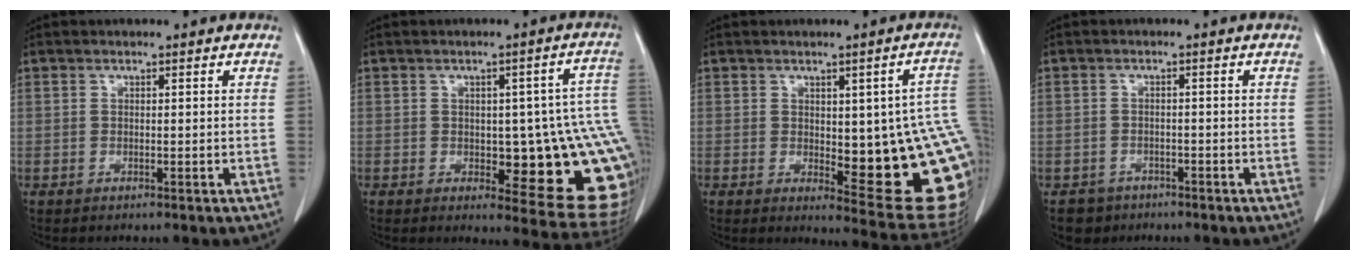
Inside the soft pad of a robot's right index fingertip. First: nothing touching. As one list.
[{"total": 17.8, "force": [-2.0, 5.4, 16.8], "torque": [-0.122, 0.017, -0.007]}, {"total": 18.5, "force": [-1.5, 4.9, 17.8], "torque": [-0.140, 0.005, 0.003]}, {"total": 3.4, "force": [-2.1, 2.6, -0.2], "torque": [0.002, 0.010, -0.034]}]